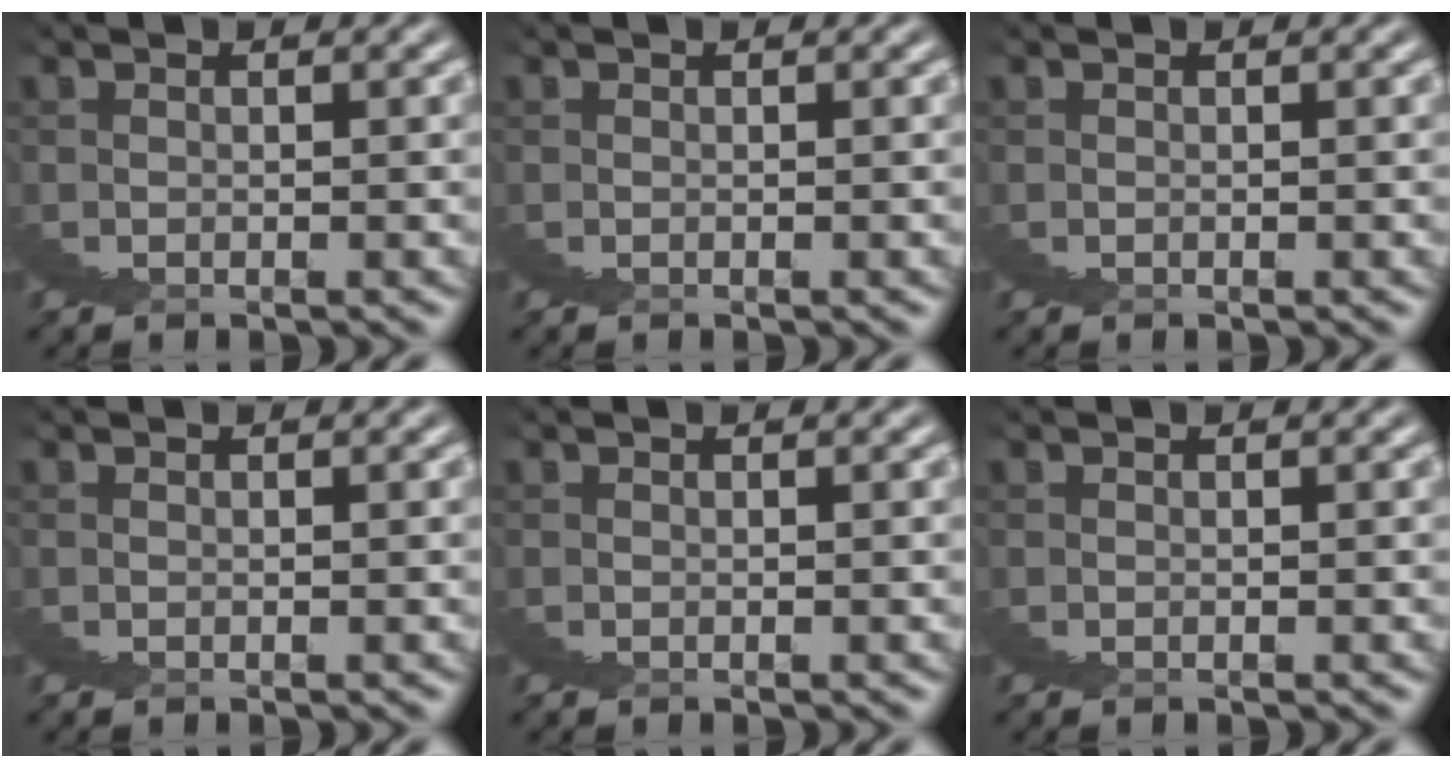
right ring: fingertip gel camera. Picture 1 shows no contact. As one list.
[{"total": 0.0}, {"total": 0.0}, {"total": 0.0}, {"total": 0.0}, {"total": 0.0}]